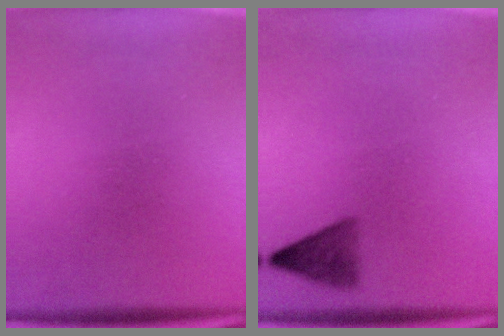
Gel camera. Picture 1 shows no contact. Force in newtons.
{"total": 3.0}